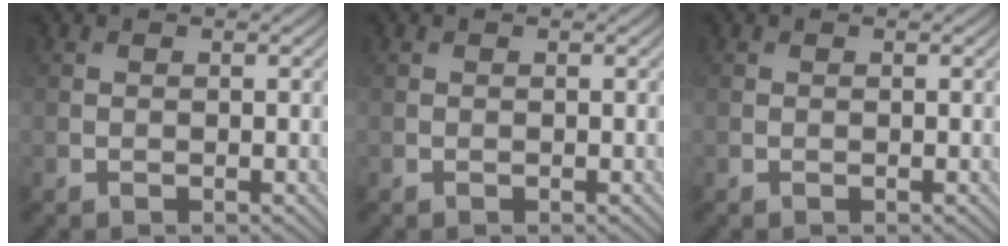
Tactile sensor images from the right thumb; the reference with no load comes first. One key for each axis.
{"total": 0.0}
{"total": 0.0}